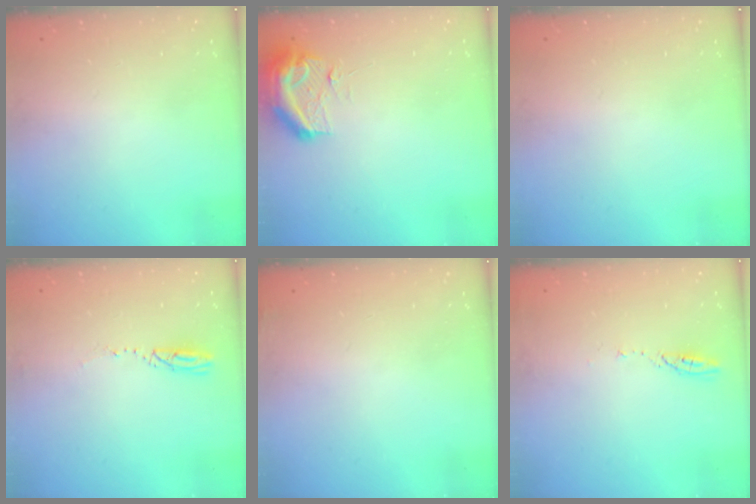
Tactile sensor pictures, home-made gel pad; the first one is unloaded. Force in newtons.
{"total": 10.3, "press": 10.2, "slide": 1.7}
{"total": 0.0}
{"total": 3.4, "press": 3.3, "slide": 0.8}
{"total": 2.8, "press": 2.6, "slide": 0.9}
{"total": 4.6, "press": 4.6, "slide": 0.5}